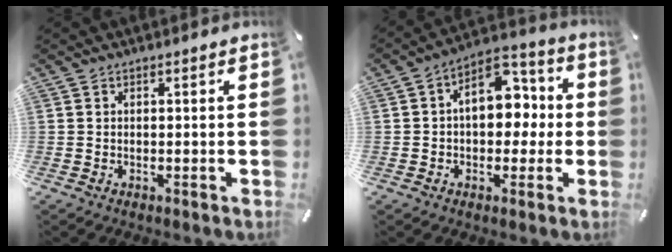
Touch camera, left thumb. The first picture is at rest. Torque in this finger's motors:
{"motor_torque": [1.56, 2.38, 0.79, -0.33, 0.13]}